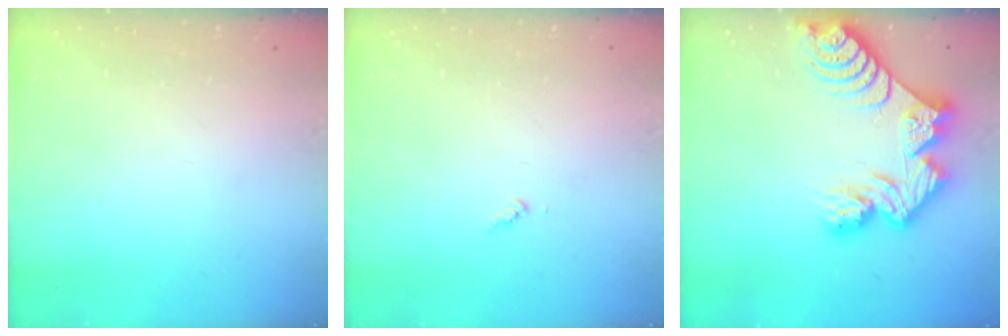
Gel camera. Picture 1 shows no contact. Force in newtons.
{"total": 3.4, "press": 3.4, "slide": 0.2}
{"total": 12.9, "press": 12.9, "slide": 1.3}